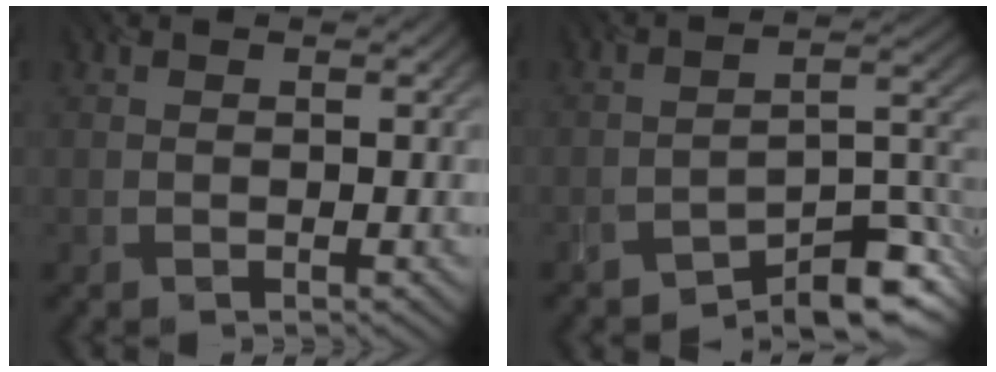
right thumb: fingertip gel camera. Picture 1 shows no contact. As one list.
[{"total": 7.8, "force": [-6.9, 1.7, 3.3], "torque": [-0.031, 0.011, -0.125]}]